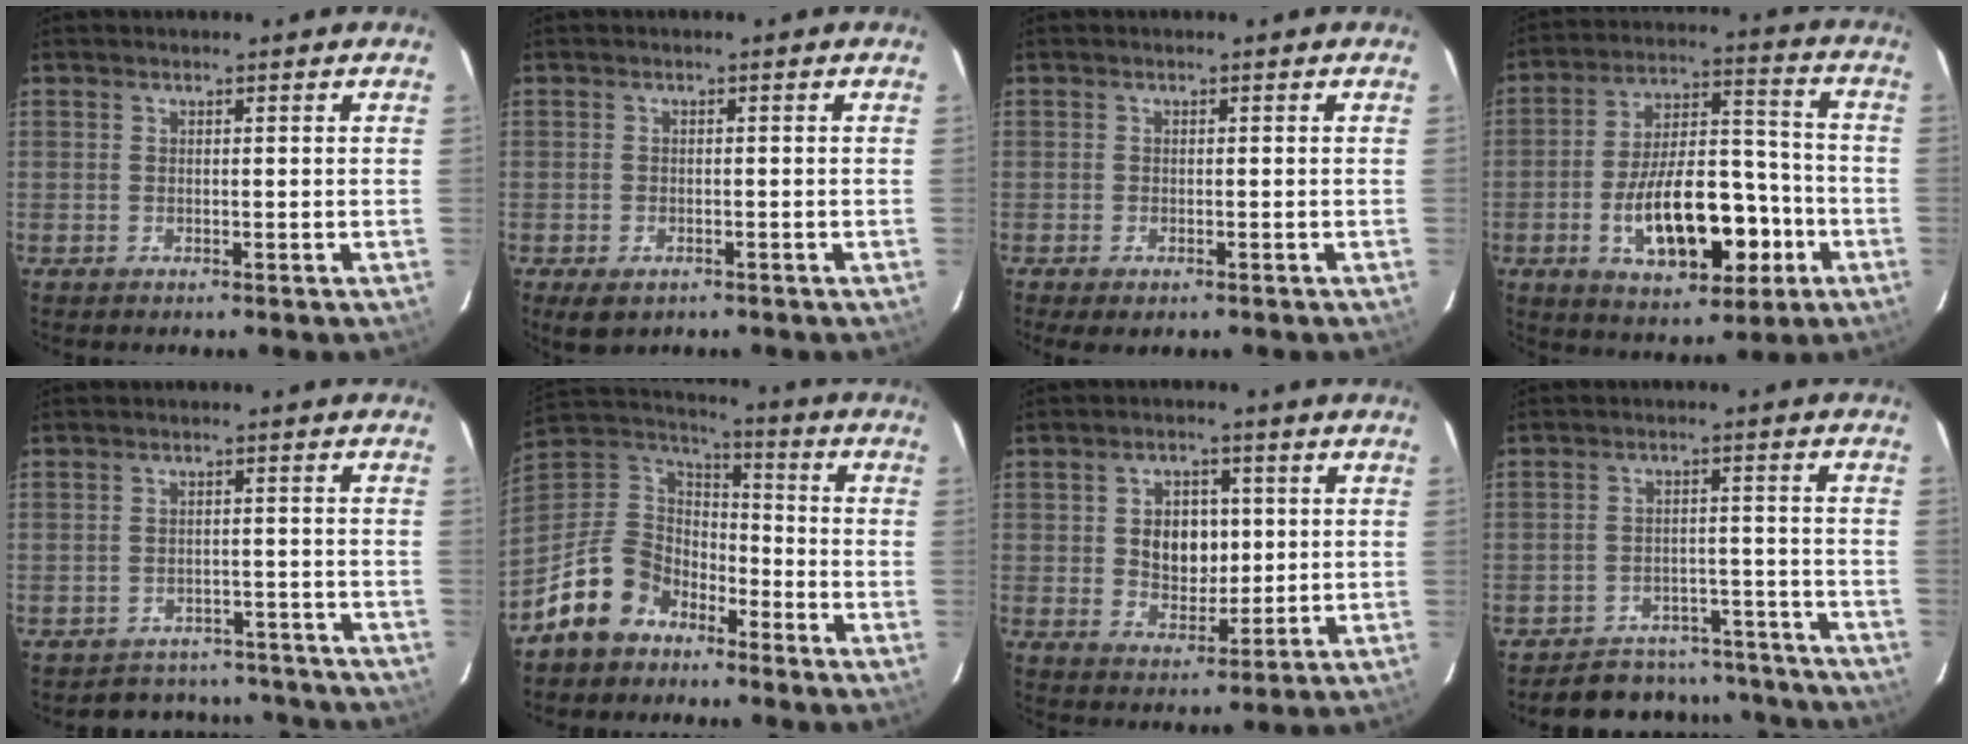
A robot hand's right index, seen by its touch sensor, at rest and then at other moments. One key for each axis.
{"total": 3.7, "fx": -2.2, "fy": 2.2, "fz": 2.0, "tx": -0.044, "ty": -0.012, "tz": -0.034}
{"total": 2.8, "fx": -1.9, "fy": 1.1, "fz": 1.8, "tx": -0.039, "ty": -0.011, "tz": -0.029}
{"total": 18.0, "fx": -6.1, "fy": 8.5, "fz": 14.7, "tx": -0.262, "ty": 0.018, "tz": -0.080}
{"total": 12.2, "fx": -11.0, "fy": 5.1, "fz": 1.9, "tx": -0.046, "ty": 0.027, "tz": -0.128}
{"total": 14.0, "fx": -9.4, "fy": 9.1, "fz": 5.1, "tx": -0.136, "ty": 0.027, "tz": -0.164}
{"total": 7.1, "fx": 1.3, "fy": 5.7, "fz": 4.0, "tx": -0.065, "ty": 0.007, "tz": 0.033}
{"total": 15.4, "fx": -14.1, "fy": 5.6, "fz": 2.5, "tx": -0.060, "ty": 0.043, "tz": -0.173}